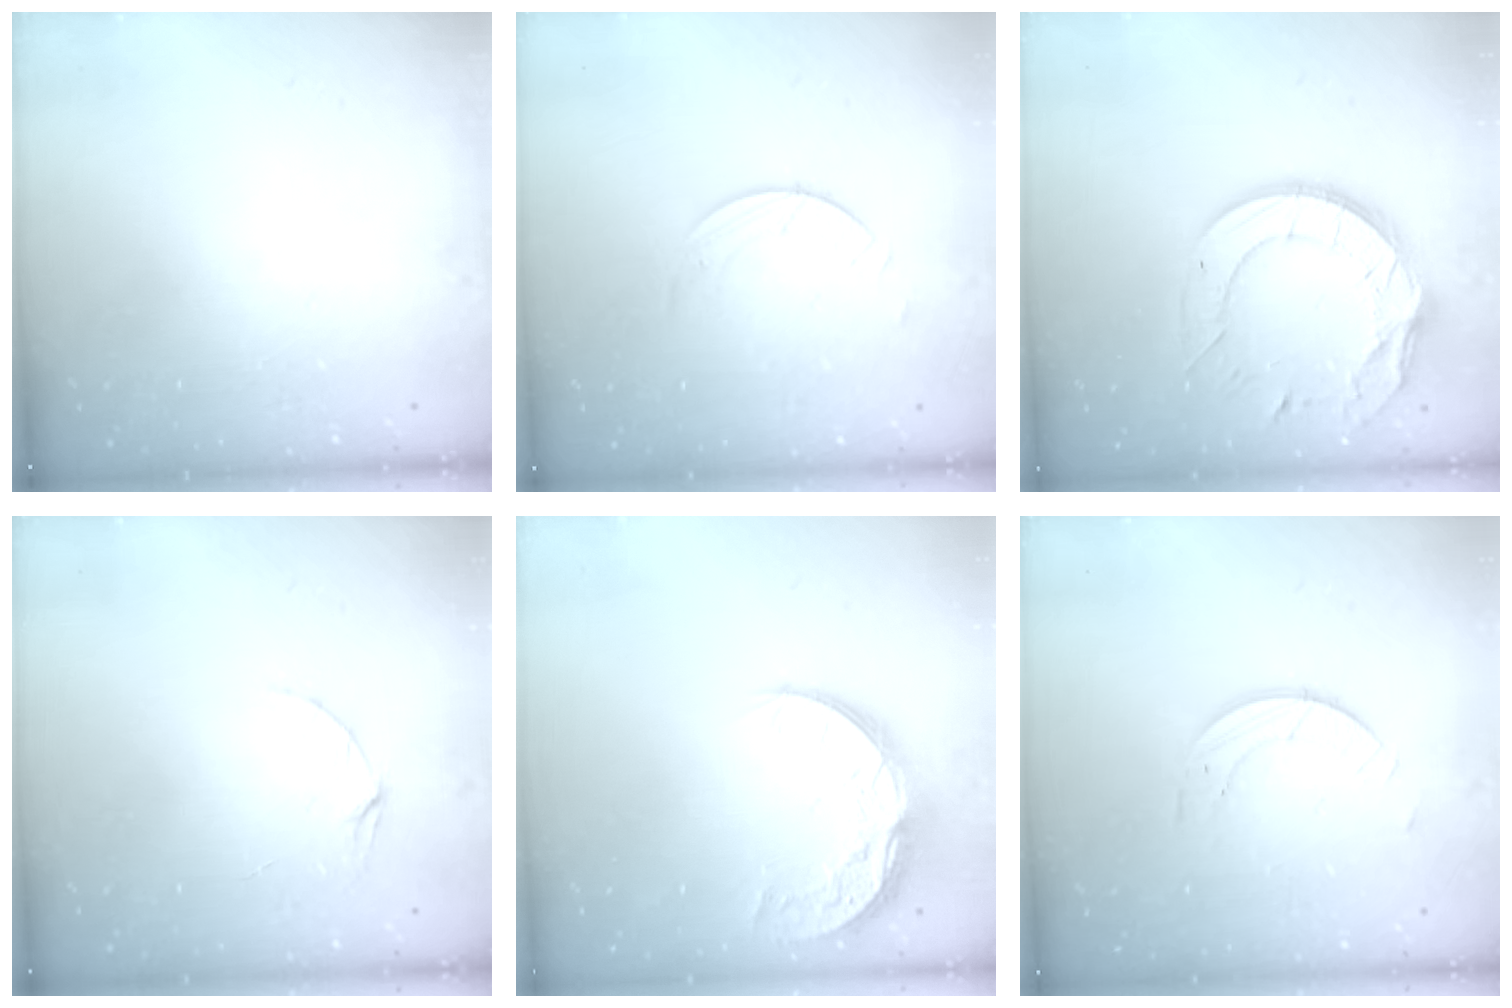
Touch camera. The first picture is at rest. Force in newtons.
{"total": 1.7, "press": 1.7, "slide": 0.2}
{"total": 18.1, "press": 18.1, "slide": 1.3}
{"total": 3.7, "press": 3.7, "slide": 0.4}
{"total": 12.0, "press": 11.9, "slide": 0.8}
{"total": 3.9, "press": 3.9, "slide": 0.1}